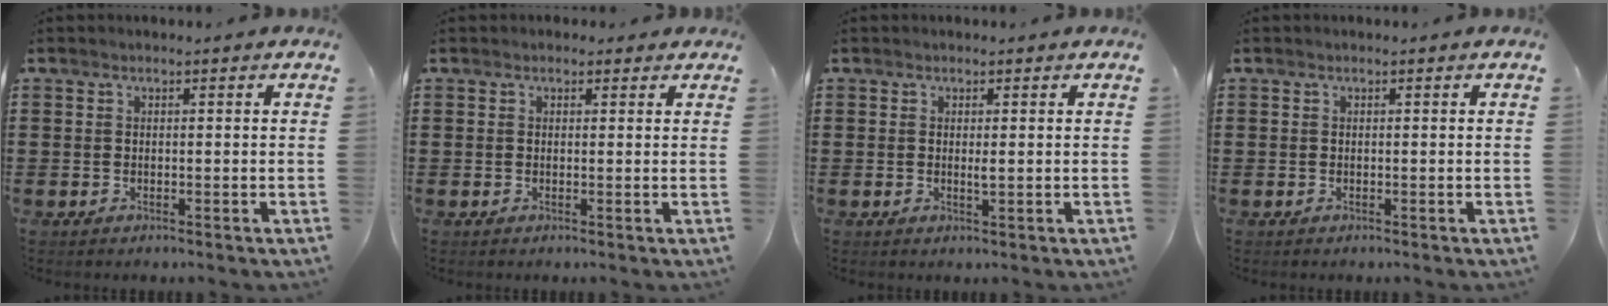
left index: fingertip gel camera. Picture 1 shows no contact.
{"total": 1.0, "force": [0.6, 0.7, 0.3], "torque": [0.000, 0.004, 0.008]}
{"total": 1.0, "force": [0.1, 0.1, 1.0], "torque": [-0.020, 0.000, 0.001]}
{"total": 0.0}